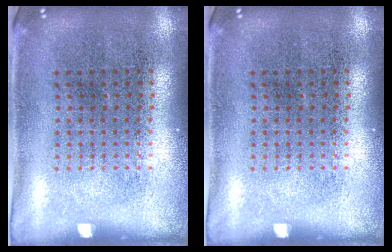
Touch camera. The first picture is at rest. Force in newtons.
{"total": 0.0}